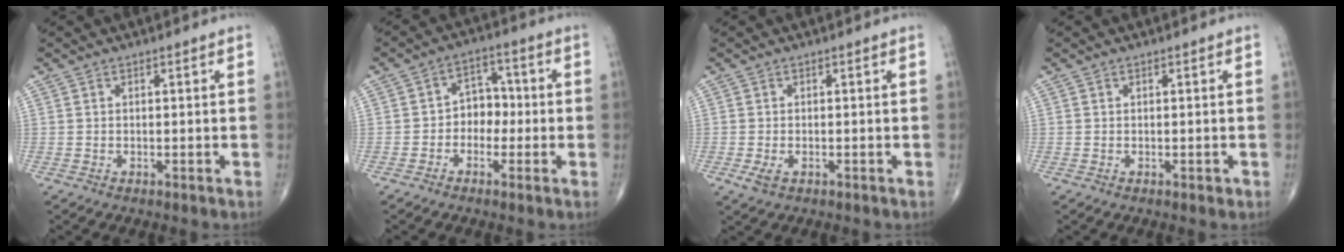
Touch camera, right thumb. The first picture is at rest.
{"total": 5.8, "force": [-1.2, 4.7, 3.2], "torque": [-0.015, 0.025, -0.034]}
{"total": 2.3, "force": [-0.8, 1.3, 1.7], "torque": [-0.037, -0.003, -0.014]}
{"total": 0.5, "force": [0.0, 0.4, 0.3], "torque": [-0.002, 0.000, -0.001]}